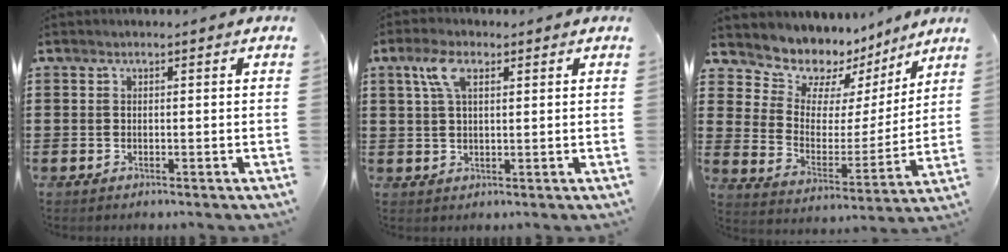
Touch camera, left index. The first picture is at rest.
{"total": 5.0, "force": [2.4, 2.0, 3.9], "torque": [-0.095, 0.007, 0.039]}
{"total": 8.2, "force": [7.4, 3.5, 0.3], "torque": [-0.043, -0.071, 0.130]}